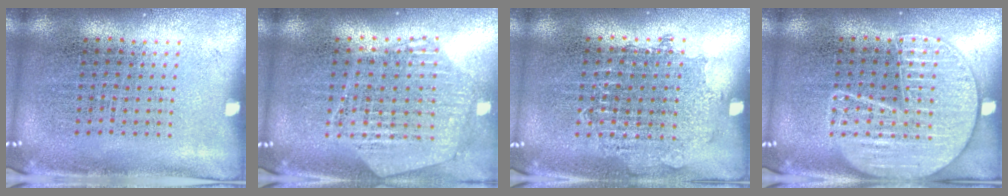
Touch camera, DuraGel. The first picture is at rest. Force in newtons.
{"total": 1.1, "press": 1.1, "slide": 0.2}
{"total": 0.8, "press": 0.8, "slide": 0.2}
{"total": 2.0, "press": 2.0, "slide": 0.2}